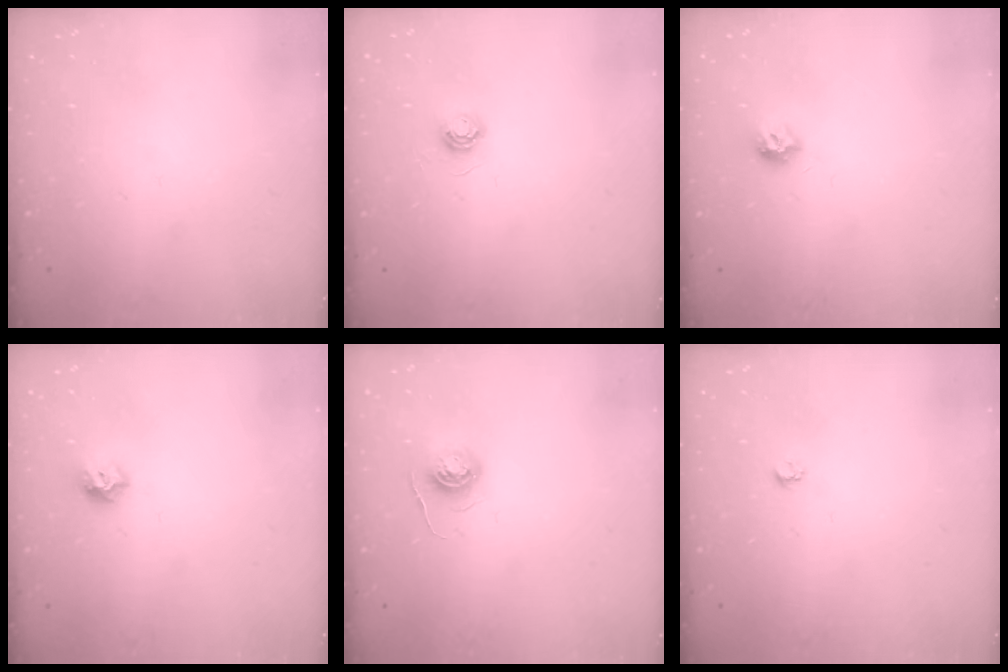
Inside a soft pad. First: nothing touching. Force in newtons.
{"total": 5.0, "press": 4.9, "slide": 0.4}
{"total": 7.5, "press": 7.4, "slide": 0.6}
{"total": 8.2, "press": 8.1, "slide": 1.0}
{"total": 4.3, "press": 4.3, "slide": 0.5}
{"total": 3.2, "press": 3.2, "slide": 0.3}